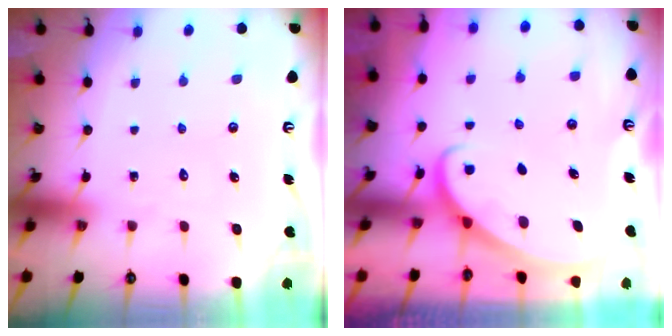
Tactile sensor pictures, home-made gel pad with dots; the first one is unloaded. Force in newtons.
{"total": 2.7, "press": 2.7, "slide": 0.2}